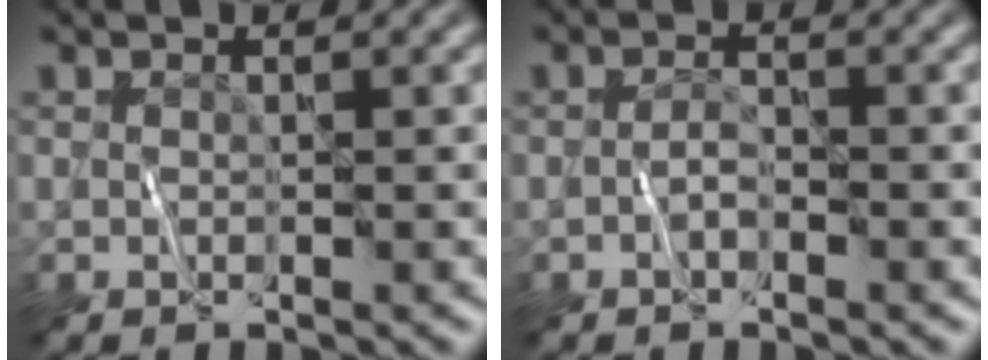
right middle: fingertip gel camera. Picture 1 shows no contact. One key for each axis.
{"total": 1.0, "fx": -0.5, "fy": 0.4, "fz": 0.8, "tx": -0.017, "ty": 0.006, "tz": -0.012}